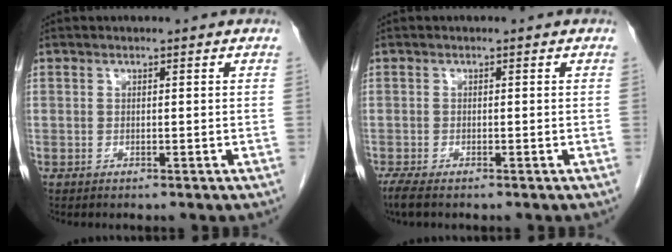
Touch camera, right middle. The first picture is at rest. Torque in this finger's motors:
{"motor_torque": [0.44, -0.28, 0.03, 0.03]}